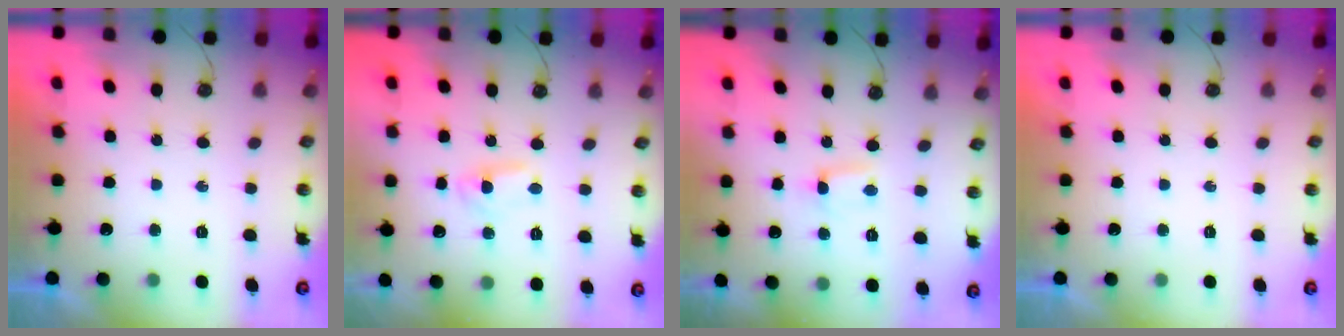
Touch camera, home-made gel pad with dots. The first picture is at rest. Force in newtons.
{"total": 3.3, "press": 3.2, "slide": 0.3}
{"total": 0.6, "press": 0.4, "slide": 0.5}
{"total": 0.0}